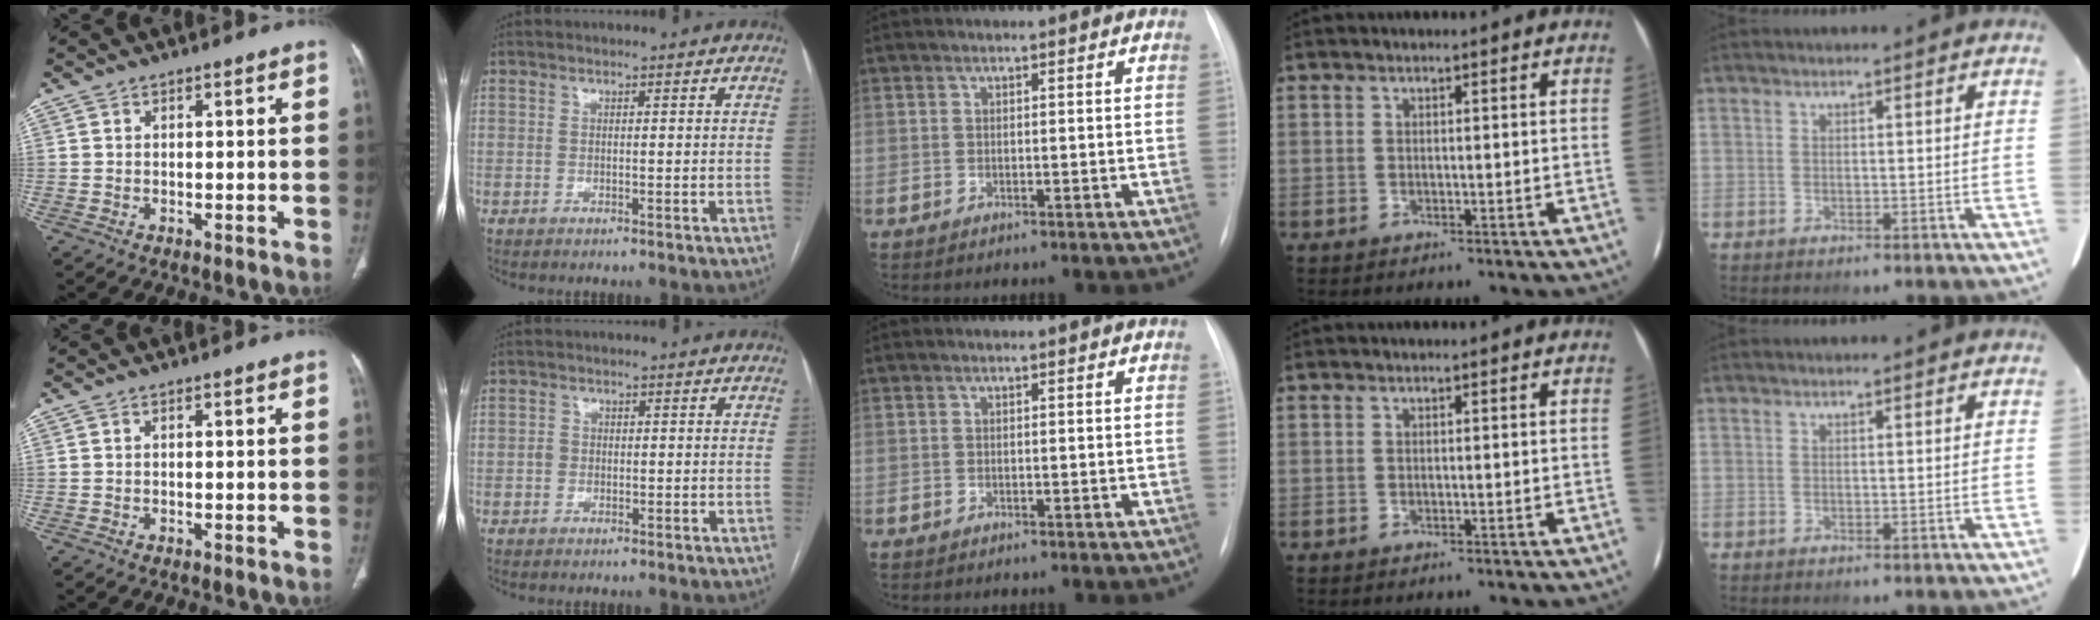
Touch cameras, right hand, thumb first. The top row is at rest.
{"index": {"total": 1.2, "force": [-0.1, 1.2, 0.2], "torque": [-0.003, 0.004, -0.002]}}